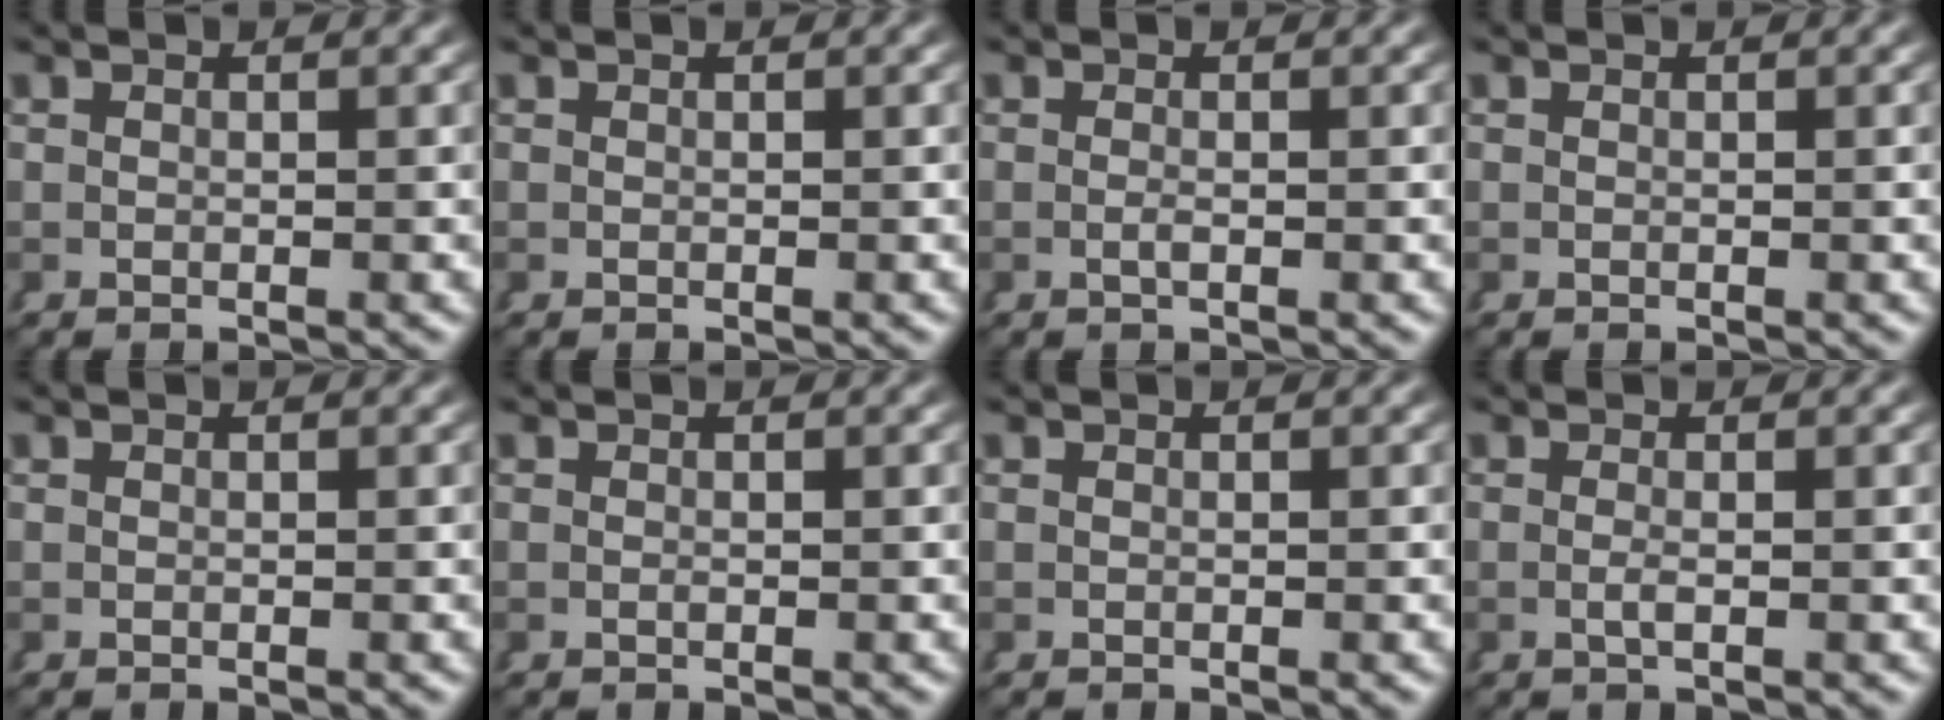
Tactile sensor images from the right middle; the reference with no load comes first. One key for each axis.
{"total": 0.0}
{"total": 0.6, "fx": -0.4, "fy": -0.1, "fz": 0.4, "tx": -0.012, "ty": -0.005, "tz": -0.007}
{"total": 0.0}
{"total": 0.0}
{"total": 0.0}
{"total": 0.0}
{"total": 0.8, "fx": -0.5, "fy": -0.2, "fz": 0.6, "tx": -0.019, "ty": -0.007, "tz": -0.007}